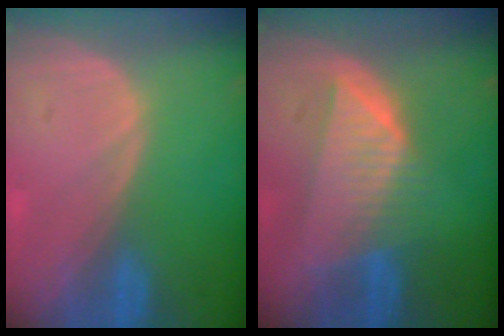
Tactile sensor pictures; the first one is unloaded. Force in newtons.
{"total": 7.6, "press": 7.0, "slide": 3.0}